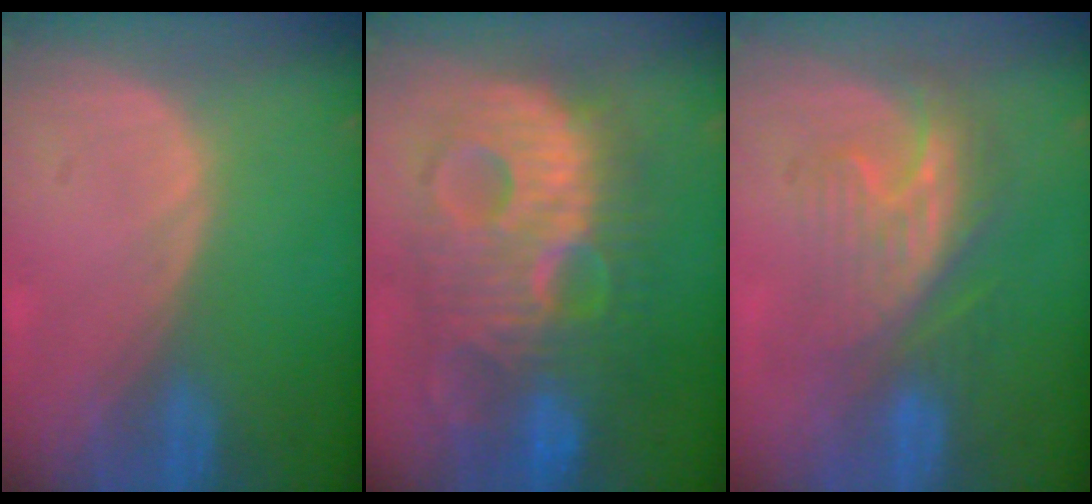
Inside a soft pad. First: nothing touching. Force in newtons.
{"total": 13.3, "press": 13.2, "slide": 1.3}
{"total": 8.5, "press": 7.5, "slide": 4.1}